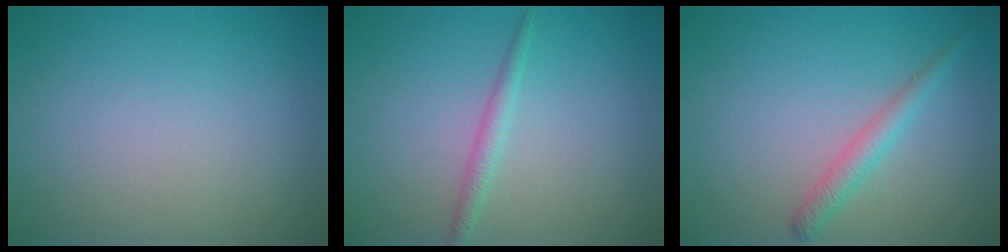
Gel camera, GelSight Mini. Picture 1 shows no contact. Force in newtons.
{"total": 1.4, "press": 1.4, "slide": 0.1}
{"total": 2.0, "press": 2.0, "slide": 0.1}